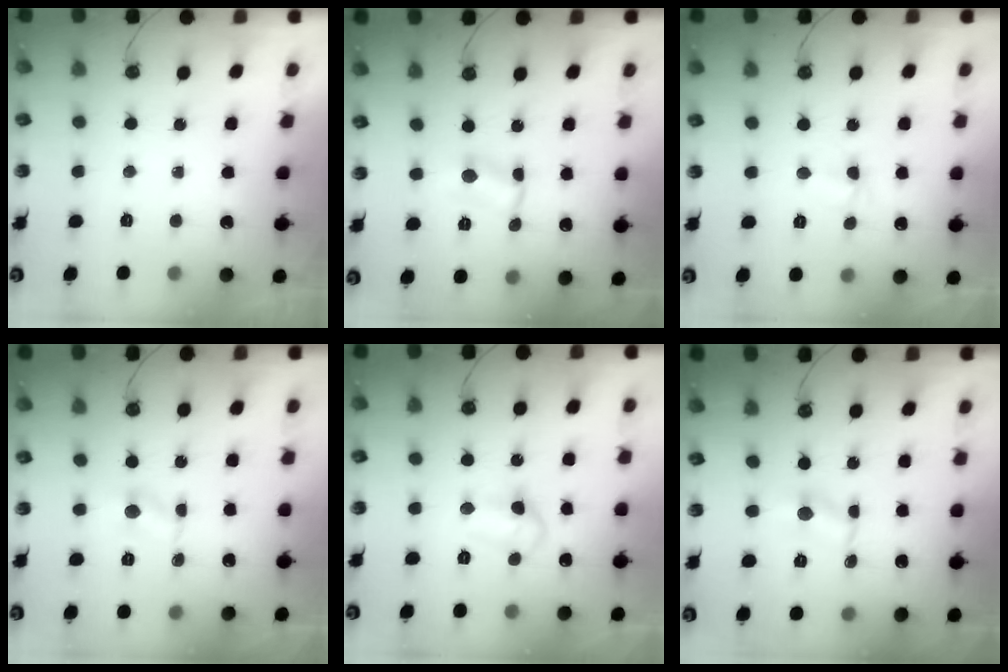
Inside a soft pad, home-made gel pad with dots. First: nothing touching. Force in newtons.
{"total": 3.0, "press": 3.0, "slide": 0.3}
{"total": 2.8, "press": 2.6, "slide": 1.0}
{"total": 2.7, "press": 2.7, "slide": 0.3}
{"total": 8.1, "press": 8.0, "slide": 0.8}
{"total": 1.7, "press": 1.7, "slide": 0.2}